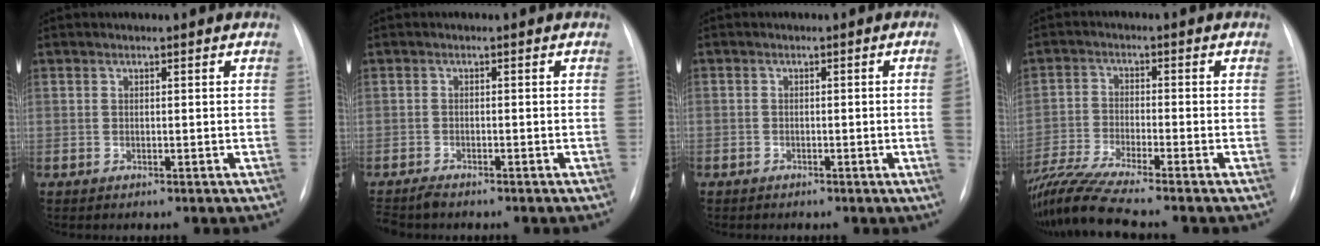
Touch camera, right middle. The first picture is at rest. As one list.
[{"total": 2.6, "force": [-2.5, 0.3, 0.9], "torque": [-0.016, -0.008, -0.041]}, {"total": 2.2, "force": [-0.7, -0.4, 2.1], "torque": [-0.031, -0.001, -0.016]}, {"total": 9.8, "force": [-8.5, -1.5, 4.5], "torque": [-0.084, -0.024, -0.153]}]